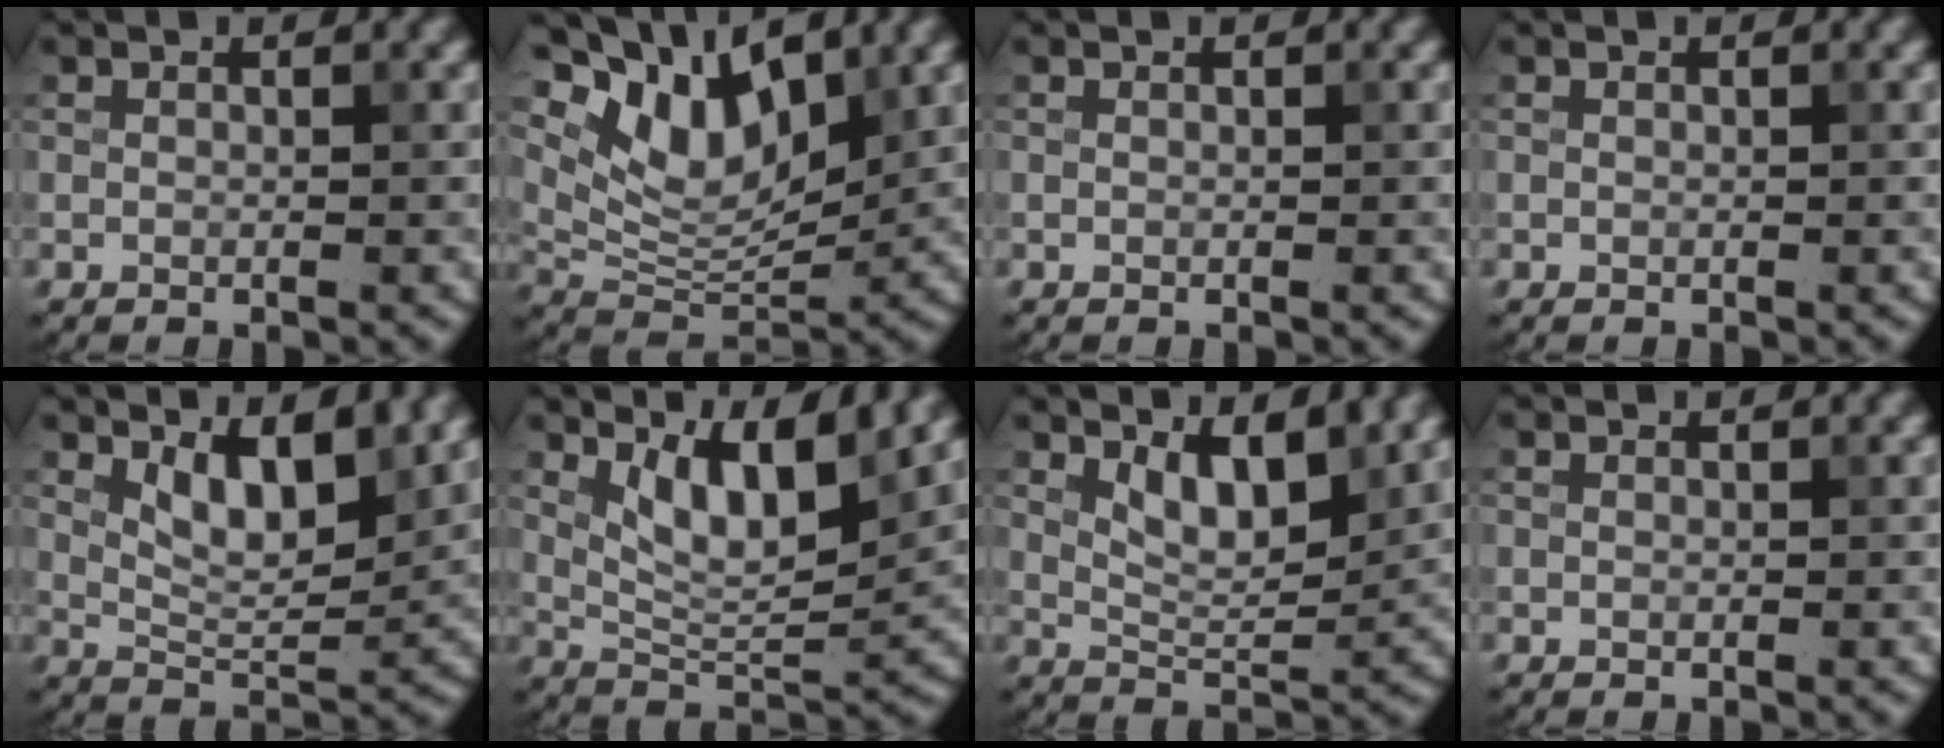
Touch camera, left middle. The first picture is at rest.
{"total": 8.2, "force": [5.0, 4.1, 5.2], "torque": [-0.098, -0.002, 0.085]}
{"total": 0.0}
{"total": 0.0}
{"total": 4.7, "force": [2.4, 1.9, 3.7], "torque": [-0.072, -0.010, 0.042]}
{"total": 6.4, "force": [3.1, 2.1, 5.2], "torque": [-0.095, -0.010, 0.057]}
{"total": 4.2, "force": [2.2, 1.6, 3.2], "torque": [-0.066, -0.009, 0.040]}
{"total": 0.0}